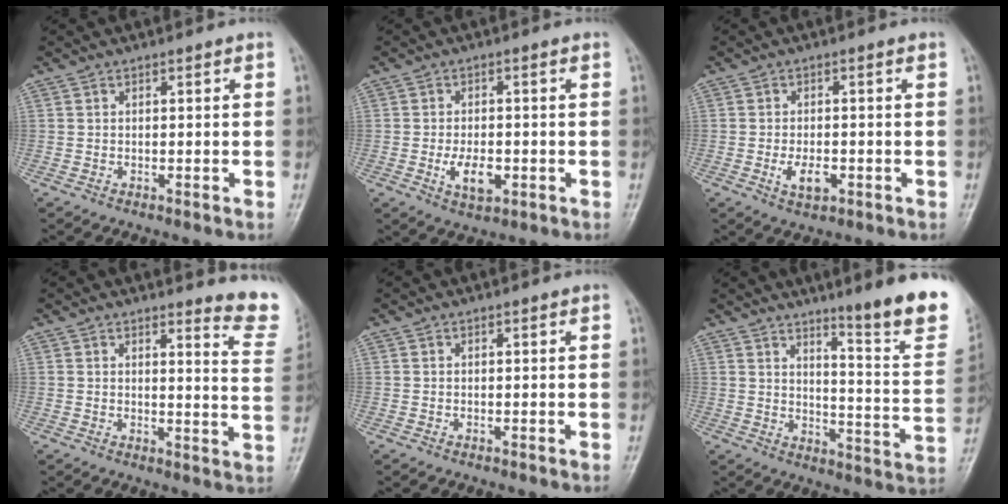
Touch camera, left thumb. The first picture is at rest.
{"total": 5.5, "force": [-1.5, 3.0, 4.3], "torque": [-0.071, -0.001, -0.021]}
{"total": 4.1, "force": [-1.3, 2.2, 3.2], "torque": [-0.056, 0.000, -0.019]}
{"total": 8.8, "force": [8.5, 1.1, 2.1], "torque": [0.005, -0.100, 0.072]}
{"total": 0.0}
{"total": 17.0, "force": [11.2, 1.7, 12.6], "torque": [-0.137, -0.087, 0.154]}